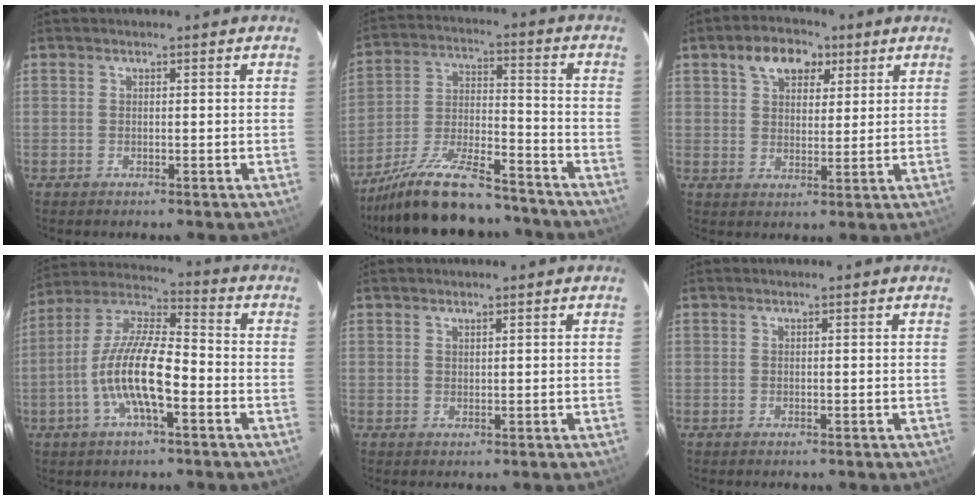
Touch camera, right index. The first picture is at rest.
{"total": 19.5, "force": [-16.3, 4.9, 9.4], "torque": [-0.187, -0.014, -0.265]}
{"total": 8.2, "force": [4.3, 5.1, 4.7], "torque": [-0.079, 0.024, 0.069]}
{"total": 13.9, "force": [-4.5, 3.8, 12.6], "torque": [-0.253, 0.000, -0.090]}
{"total": 0.7, "force": [0.7, 0.3, 0.3], "torque": [-0.005, 0.002, 0.012]}
{"total": 0.0}